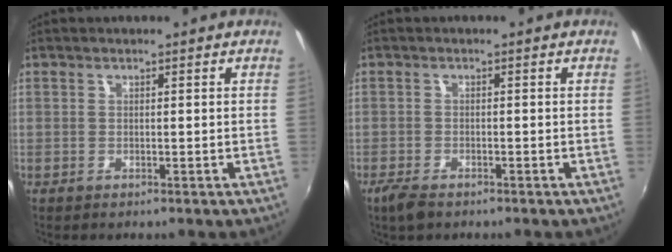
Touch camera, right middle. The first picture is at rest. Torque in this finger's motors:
{"motor_torque": [0.26, -0.27, 0.07, 0.03]}